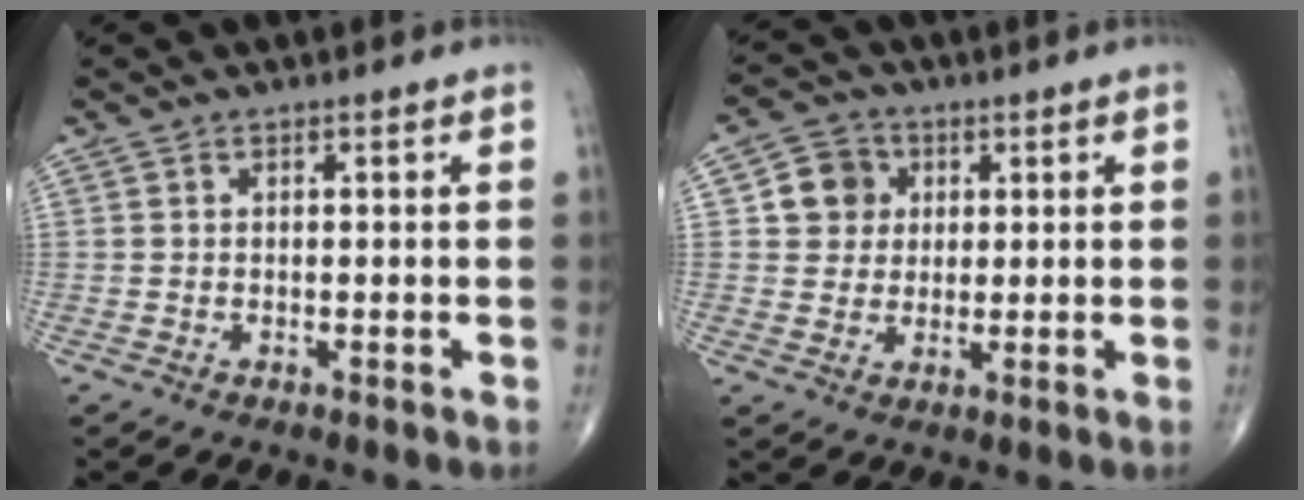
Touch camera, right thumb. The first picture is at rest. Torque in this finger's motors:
{"motor_torque": [-0.32, 0.60, 0.08, 0.02, 0.04]}